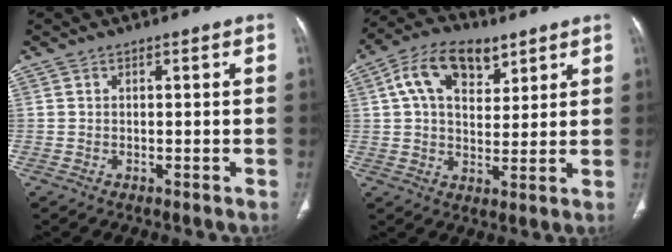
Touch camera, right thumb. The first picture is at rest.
{"total": 12.4, "force": [5.7, 7.4, 8.2], "torque": [-0.118, -0.005, 0.095]}